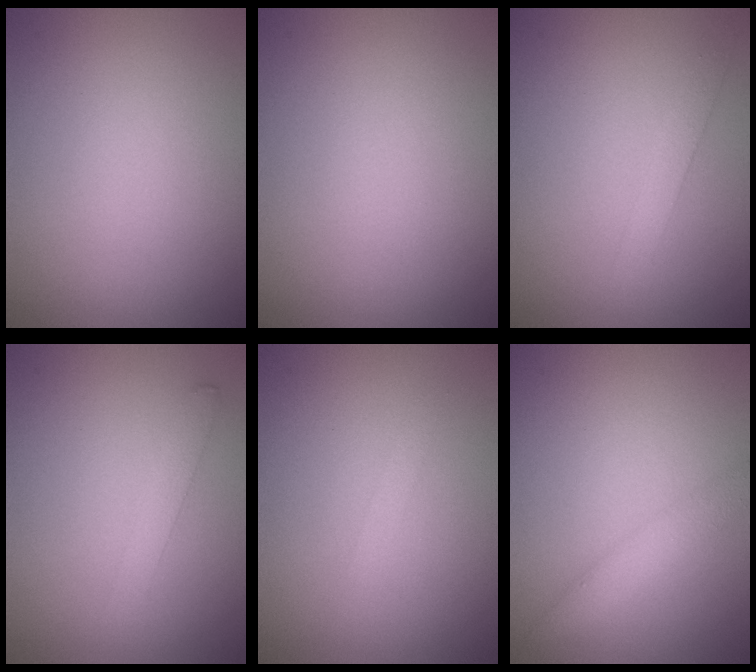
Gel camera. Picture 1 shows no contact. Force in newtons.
{"total": 0.0}
{"total": 1.8, "press": 1.8, "slide": 0.1}
{"total": 1.7, "press": 1.7, "slide": 0.1}
{"total": 0.8, "press": 0.8, "slide": 0.0}
{"total": 2.3, "press": 2.3, "slide": 0.1}